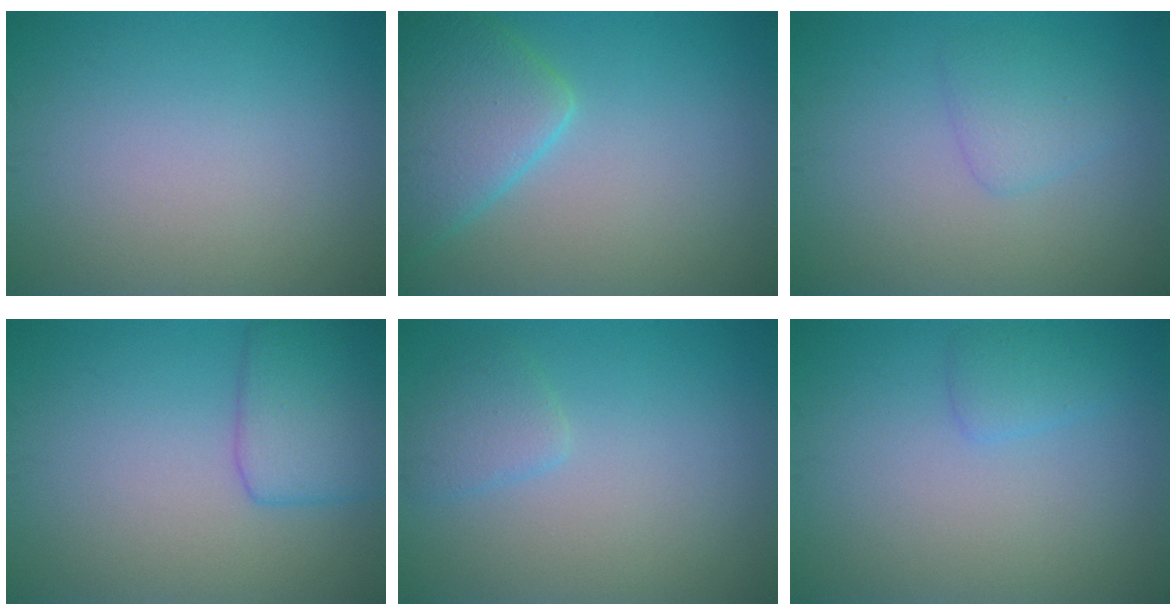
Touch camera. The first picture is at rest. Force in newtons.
{"total": 6.0, "press": 6.0, "slide": 0.3}
{"total": 1.9, "press": 1.9, "slide": 0.2}
{"total": 4.1, "press": 4.1, "slide": 0.2}
{"total": 1.8, "press": 1.8, "slide": 0.2}
{"total": 1.5, "press": 1.5, "slide": 0.1}